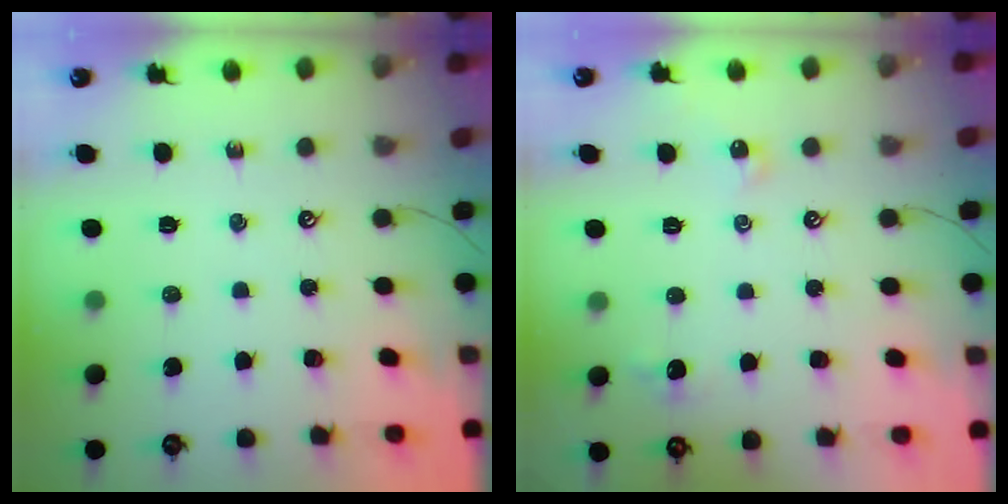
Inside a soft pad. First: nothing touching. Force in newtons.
{"total": 2.4, "press": 2.4, "slide": 0.5}